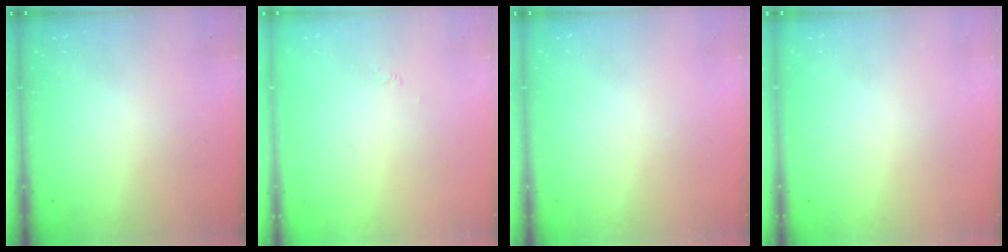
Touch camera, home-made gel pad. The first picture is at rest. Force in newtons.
{"total": 1.7, "press": 1.6, "slide": 0.4}
{"total": 0.0}
{"total": 0.0}